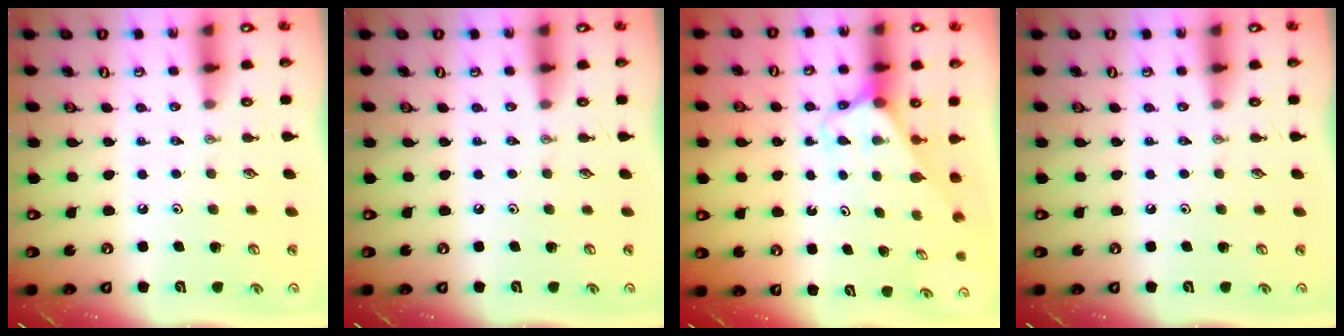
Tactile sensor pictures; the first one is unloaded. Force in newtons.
{"total": 0.0}
{"total": 2.6, "press": 2.6, "slide": 0.1}
{"total": 0.0}